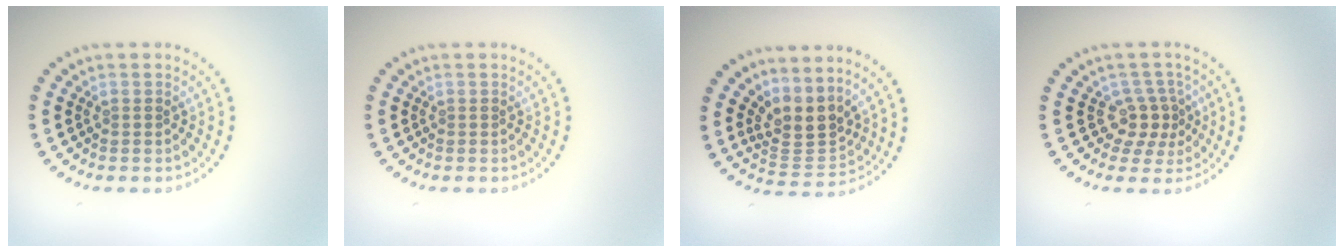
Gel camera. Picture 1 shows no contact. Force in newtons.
{"total": 0.0}
{"total": 3.3, "press": 2.6, "slide": 2.0}
{"total": 2.8, "press": 2.1, "slide": 1.9}